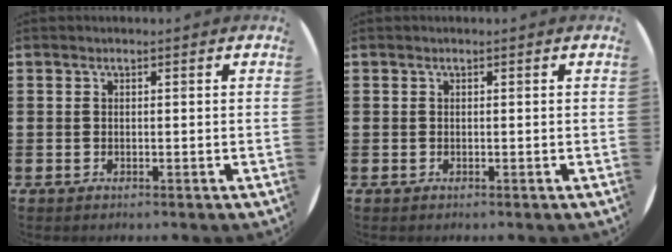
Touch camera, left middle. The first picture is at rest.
{"total": 0.0}